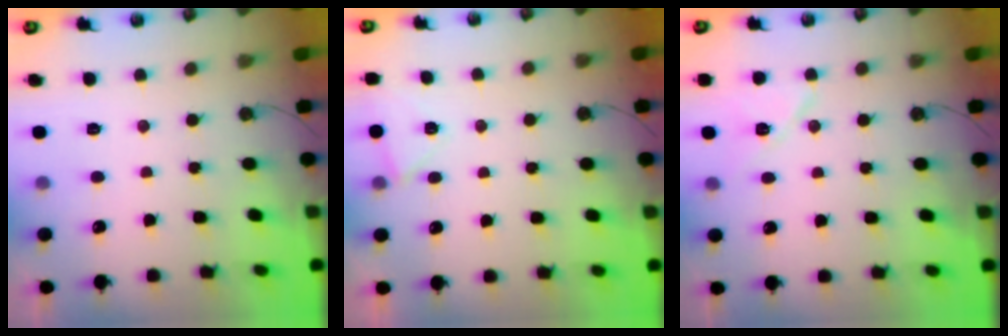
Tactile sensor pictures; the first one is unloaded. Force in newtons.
{"total": 3.8, "press": 3.8, "slide": 0.7}
{"total": 8.6, "press": 8.5, "slide": 1.2}